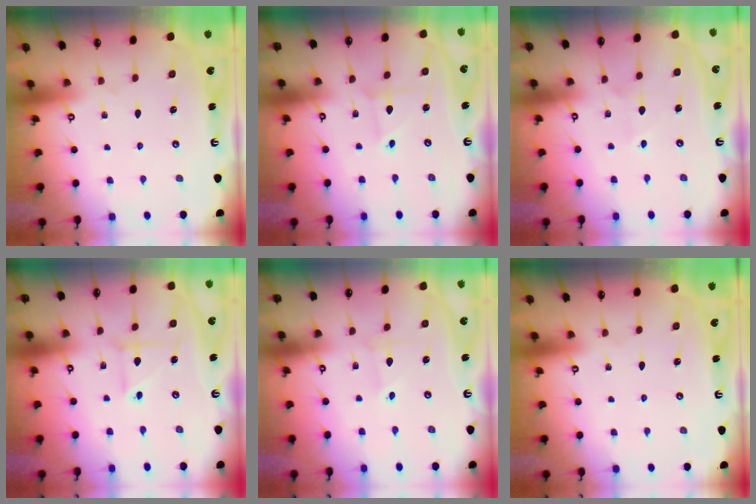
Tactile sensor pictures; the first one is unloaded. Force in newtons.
{"total": 2.4, "press": 2.4, "slide": 0.1}
{"total": 2.6, "press": 2.6, "slide": 0.3}
{"total": 3.7, "press": 3.7, "slide": 0.4}
{"total": 1.8, "press": 1.8, "slide": 0.1}
{"total": 0.0}